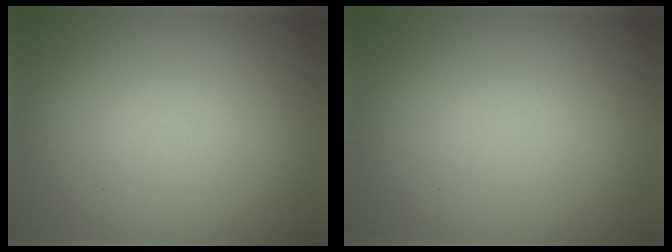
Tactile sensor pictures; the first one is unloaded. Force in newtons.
{"total": 0.0}